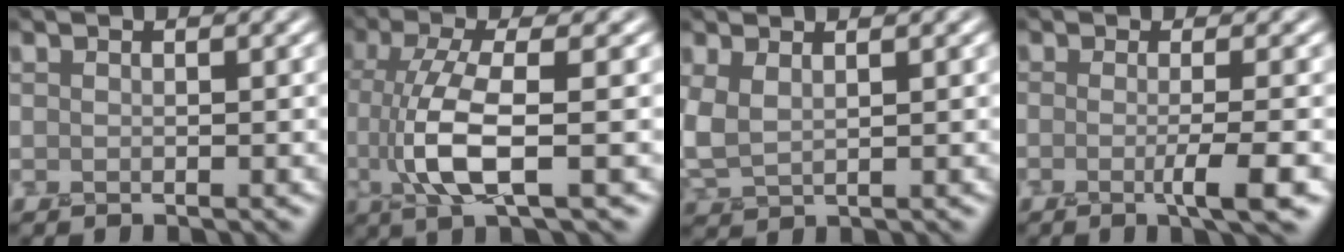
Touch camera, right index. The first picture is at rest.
{"total": 6.3, "force": [-0.9, 1.5, 6.0], "torque": [-0.135, -0.002, -0.014]}
{"total": 3.4, "force": [1.0, 1.7, 2.7], "torque": [-0.078, 0.003, 0.023]}
{"total": 3.4, "force": [-0.7, 0.6, 3.2], "torque": [-0.046, -0.006, -0.018]}